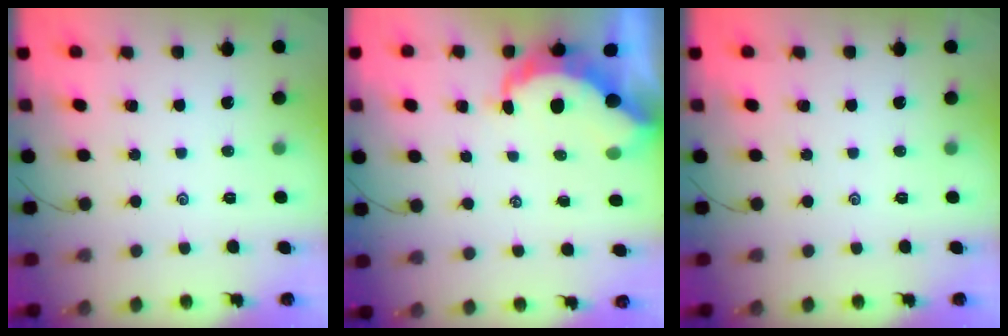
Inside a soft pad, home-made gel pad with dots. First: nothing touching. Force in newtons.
{"total": 8.4, "press": 8.3, "slide": 1.0}
{"total": 0.0}